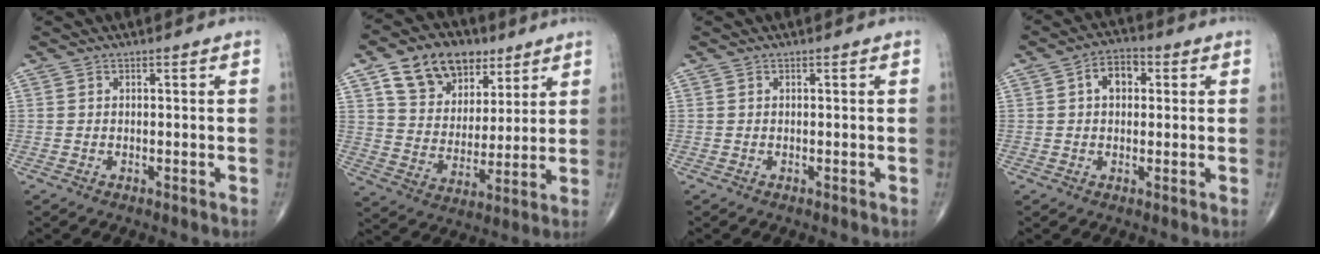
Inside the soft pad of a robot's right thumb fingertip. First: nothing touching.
{"total": 16.1, "force": [8.9, 11.0, 7.8], "torque": [-0.096, -0.024, 0.157]}
{"total": 0.0}
{"total": 5.7, "force": [1.3, 3.9, 4.0], "torque": [-0.050, 0.013, 0.012]}